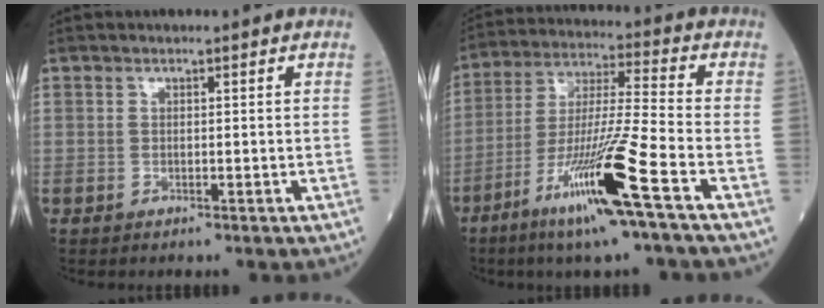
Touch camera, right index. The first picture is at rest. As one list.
[{"total": 15.0, "force": [-7.5, -1.1, 13.0], "torque": [-0.253, -0.027, -0.140]}]